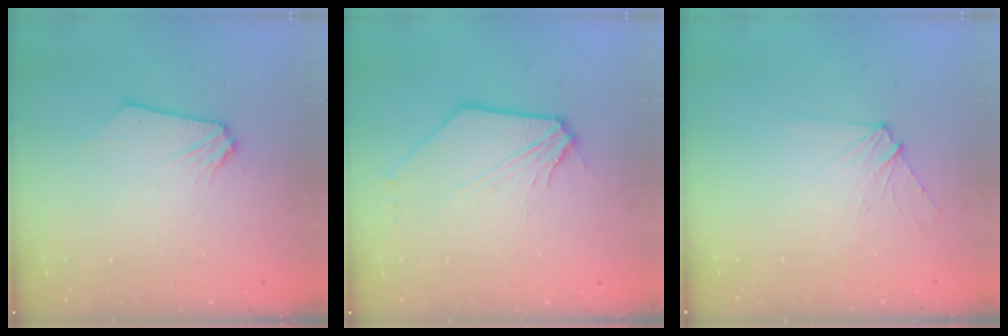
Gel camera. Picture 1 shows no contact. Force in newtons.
{"total": 6.0, "press": 6.0, "slide": 0.5}
{"total": 4.6, "press": 4.5, "slide": 0.5}